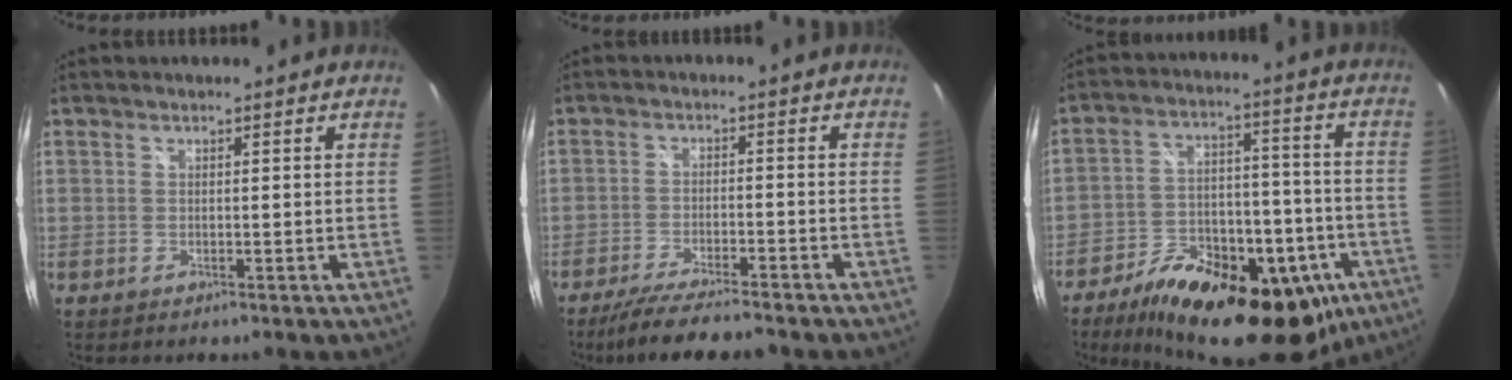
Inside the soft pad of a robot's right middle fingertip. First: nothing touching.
{"total": 10.4, "force": [-9.0, 1.0, 5.0], "torque": [-0.110, -0.020, -0.149]}
{"total": 27.7, "force": [-16.9, 13.6, 17.2], "torque": [-0.280, 0.000, -0.230]}